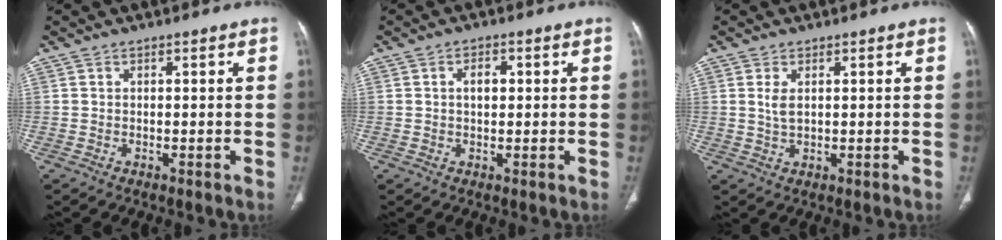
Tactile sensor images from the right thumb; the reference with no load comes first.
{"total": 2.9, "force": [0.5, 1.7, 2.3], "torque": [-0.033, 0.004, 0.007]}
{"total": 2.9, "force": [0.7, 1.5, 2.4], "torque": [-0.051, -0.002, 0.019]}